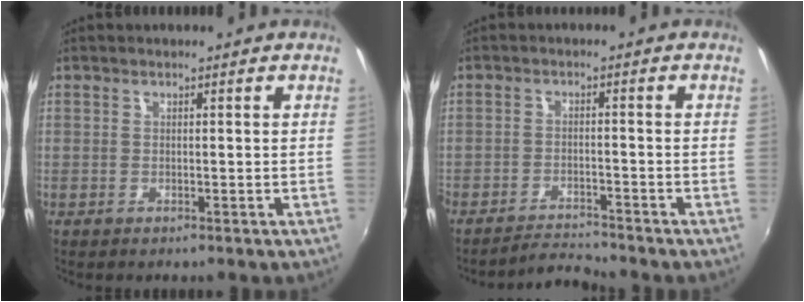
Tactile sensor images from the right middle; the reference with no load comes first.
{"total": 4.7, "force": [-4.7, -0.4, 0.2], "torque": [-0.025, -0.001, -0.084]}